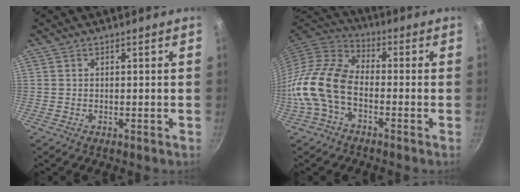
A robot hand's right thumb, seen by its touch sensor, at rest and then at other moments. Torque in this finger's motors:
{"motor_torque": [0.57, 1.12, 1.24, -1.25, 0.23]}